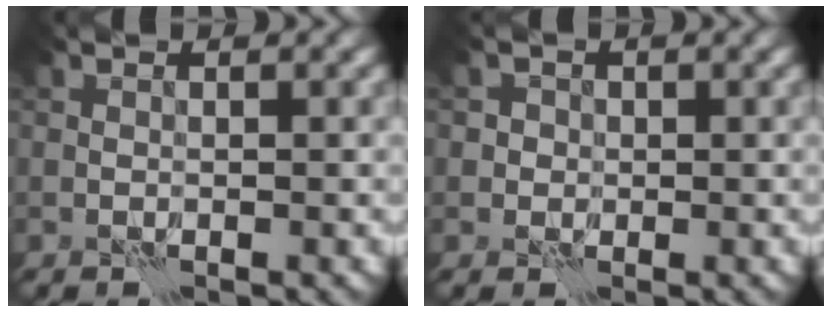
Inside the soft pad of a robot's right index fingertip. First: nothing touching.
{"total": 1.7, "force": [0.2, 1.7, 0.4], "torque": [0.005, 0.001, 0.003]}